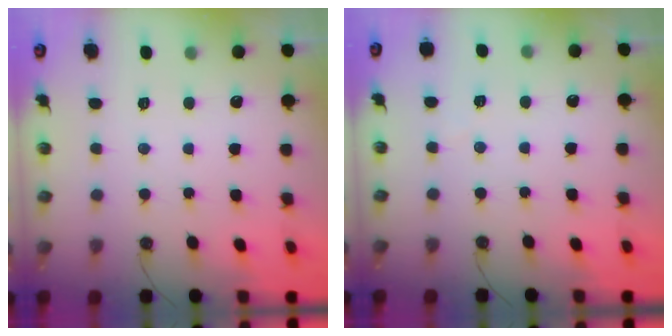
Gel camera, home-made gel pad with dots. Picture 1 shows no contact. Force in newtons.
{"total": 3.0, "press": 2.0, "slide": 2.2}